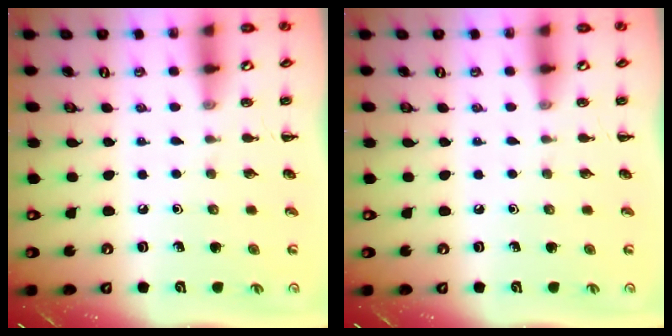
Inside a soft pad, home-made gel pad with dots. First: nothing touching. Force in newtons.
{"total": 0.0}